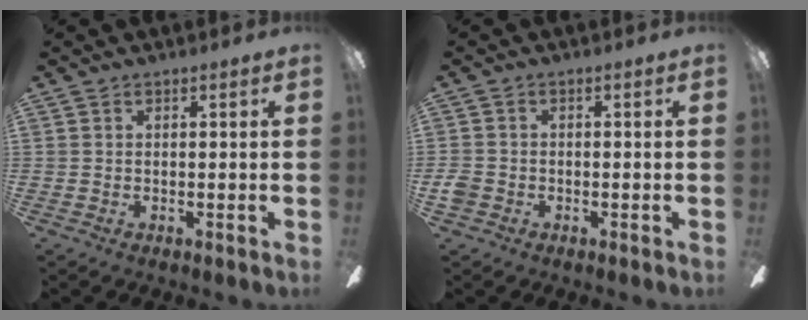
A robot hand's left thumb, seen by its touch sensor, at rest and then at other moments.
{"total": 2.4, "force": [-1.2, 1.8, 1.0], "torque": [-0.022, 0.005, -0.024]}